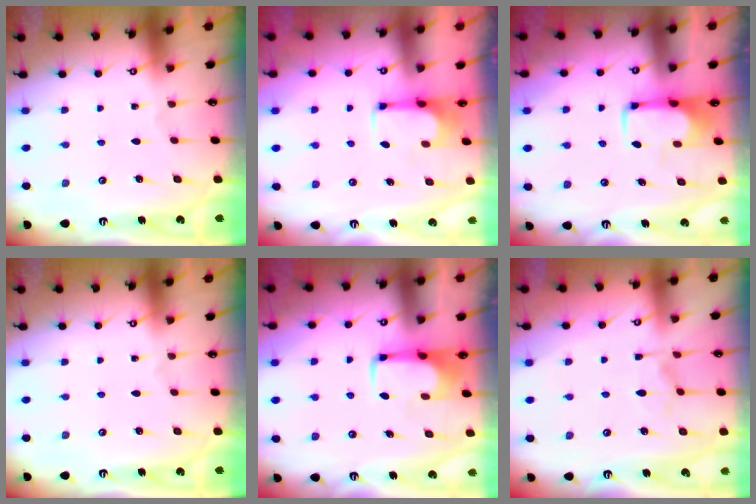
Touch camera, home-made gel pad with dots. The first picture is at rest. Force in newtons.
{"total": 3.7, "press": 3.6, "slide": 0.7}
{"total": 1.9, "press": 1.9, "slide": 0.4}
{"total": 0.0}
{"total": 1.6, "press": 1.5, "slide": 0.5}
{"total": 1.2, "press": 0.8, "slide": 0.9}